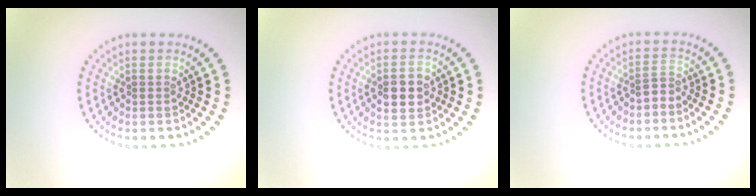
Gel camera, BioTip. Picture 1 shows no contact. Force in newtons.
{"total": 2.9, "press": 2.9, "slide": 0.0}
{"total": 1.1, "press": 0.5, "slide": 0.9}